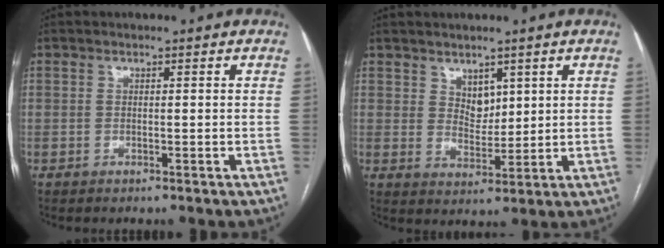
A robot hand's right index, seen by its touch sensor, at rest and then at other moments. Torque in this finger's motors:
{"motor_torque": [0.09, 0.10, 0.04, 0.03]}